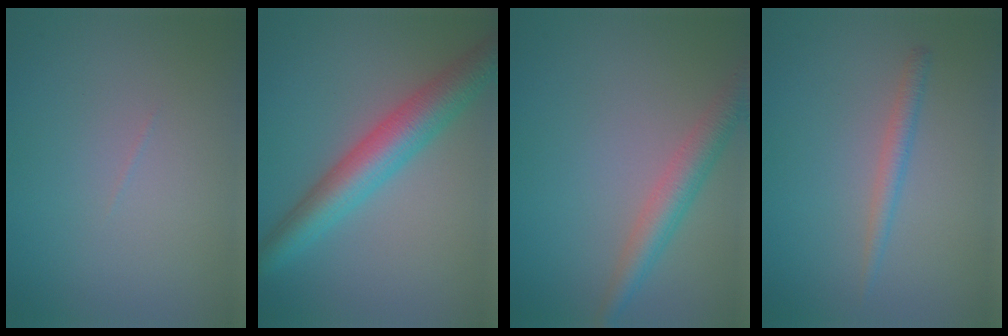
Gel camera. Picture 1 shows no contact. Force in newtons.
{"total": 6.2, "press": 6.1, "slide": 0.3}
{"total": 3.6, "press": 3.6, "slide": 0.1}
{"total": 1.5, "press": 1.5, "slide": 0.1}